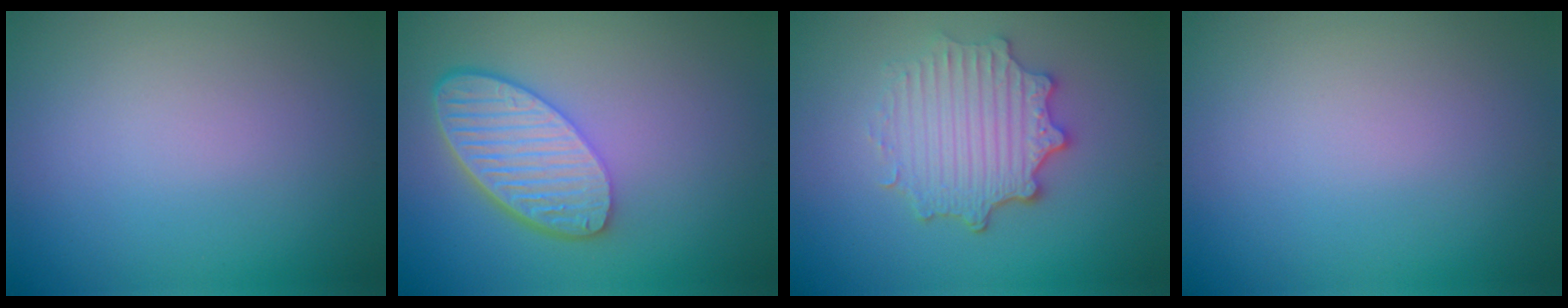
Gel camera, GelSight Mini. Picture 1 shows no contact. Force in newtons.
{"total": 6.1, "press": 4.7, "slide": 3.9}
{"total": 4.5, "press": 3.8, "slide": 2.4}
{"total": 0.0}